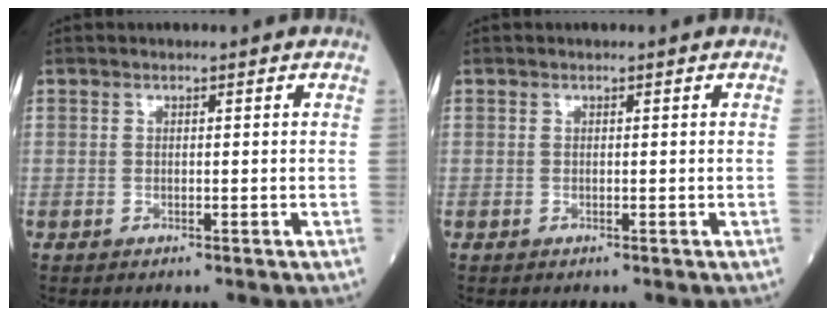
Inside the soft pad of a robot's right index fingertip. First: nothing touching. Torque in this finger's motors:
{"motor_torque": [0.27, 0.02, 0.11, 0.02]}